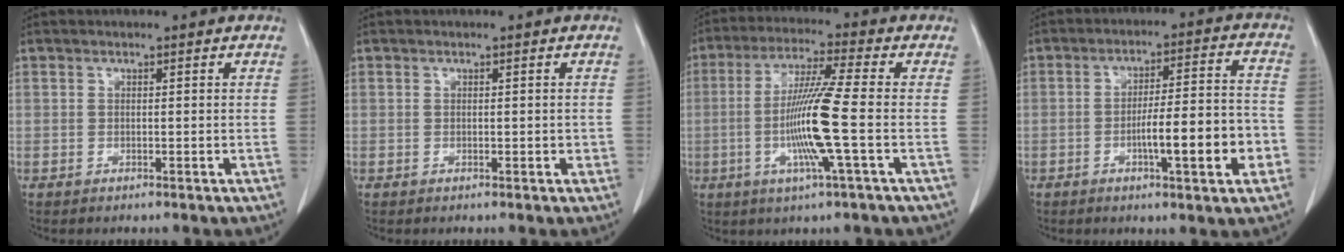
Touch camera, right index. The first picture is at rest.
{"total": 1.1, "force": [-0.1, 0.7, 0.9], "torque": [-0.011, 0.004, 0.002]}
{"total": 11.4, "force": [-2.1, -1.1, 11.2], "torque": [-0.221, -0.012, -0.047]}
{"total": 11.7, "force": [-3.7, 1.4, 11.0], "torque": [-0.168, 0.011, -0.053]}